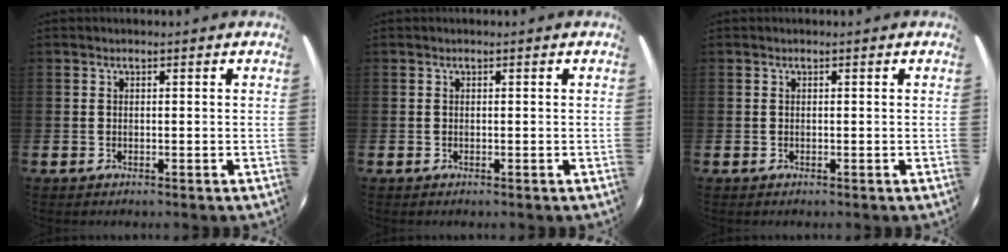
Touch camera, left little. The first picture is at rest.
{"total": 0.0}
{"total": 0.0}